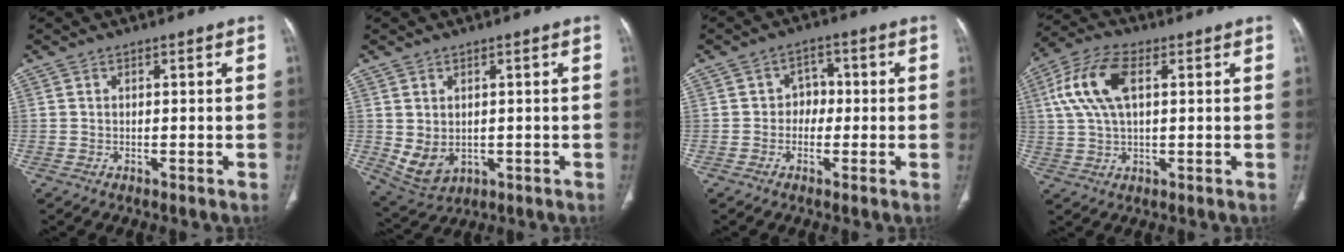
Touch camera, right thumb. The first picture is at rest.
{"total": 6.2, "force": [-0.2, 4.4, 4.4], "torque": [-0.079, -0.006, 0.021]}
{"total": 3.7, "force": [-0.4, 3.2, 1.9], "torque": [0.001, 0.013, -0.017]}
{"total": 11.2, "force": [2.8, 5.6, 9.3], "torque": [-0.205, 0.019, 0.054]}